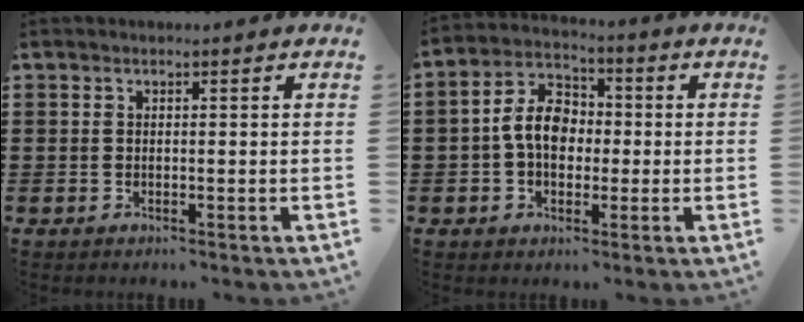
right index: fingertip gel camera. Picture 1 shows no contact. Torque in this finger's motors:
{"motor_torque": [1.44, -0.53, 0.66, 0.20]}